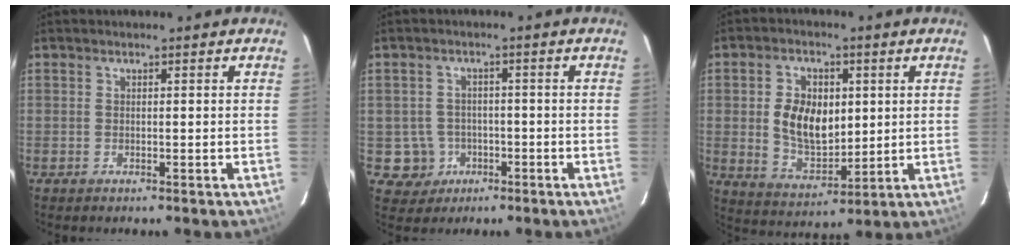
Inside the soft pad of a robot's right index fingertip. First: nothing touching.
{"total": 5.5, "force": [-1.7, 5.3, 0.3], "torque": [-0.019, 0.023, -0.017]}
{"total": 10.7, "force": [1.3, 6.9, 8.1], "torque": [-0.158, 0.006, 0.037]}